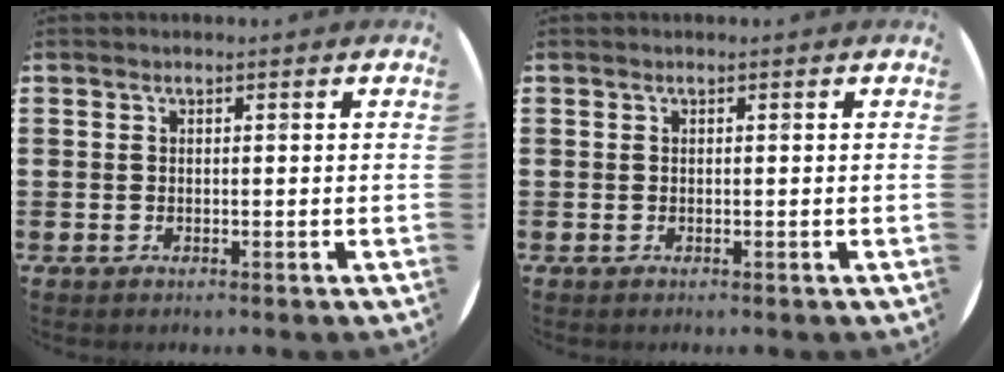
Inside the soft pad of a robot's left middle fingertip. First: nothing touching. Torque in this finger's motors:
{"motor_torque": [-0.07, 0.03, 0.01, 0.00]}